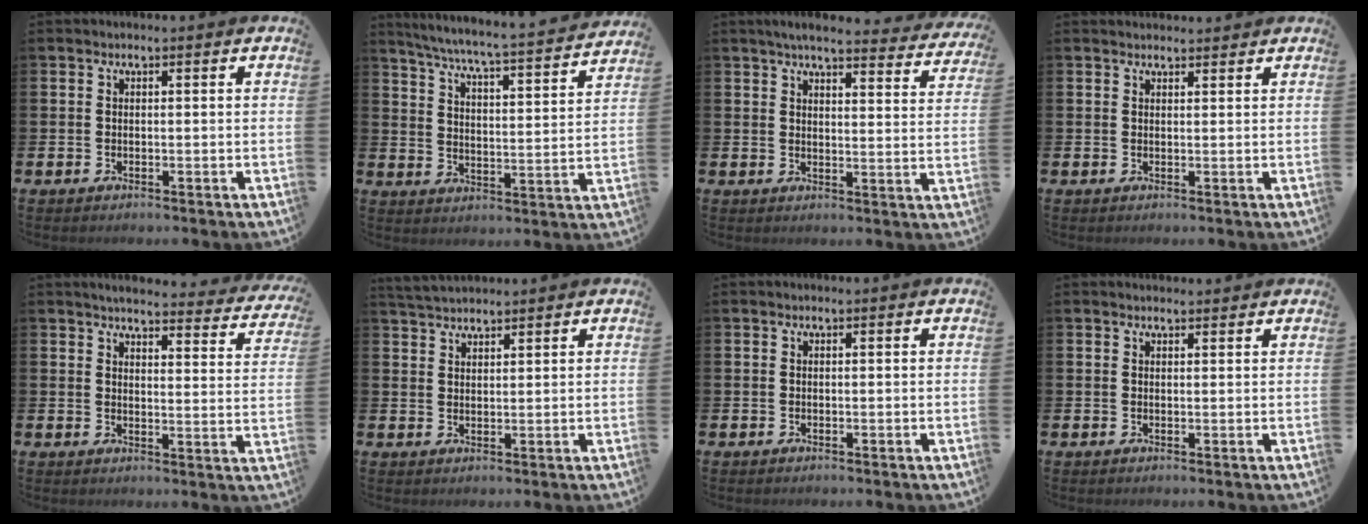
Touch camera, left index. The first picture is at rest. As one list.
[{"total": 6.1, "force": [5.7, -0.3, 2.2], "torque": [-0.066, -0.050, 0.091]}, {"total": 4.7, "force": [4.3, 0.4, 1.7], "torque": [-0.034, -0.028, 0.071]}, {"total": 1.5, "force": [1.4, 0.4, -0.1], "torque": [0.012, -0.007, 0.023]}, {"total": 4.1, "force": [3.9, 0.4, 1.0], "torque": [-0.023, -0.035, 0.062]}, {"total": 3.3, "force": [3.2, 0.4, 0.3], "torque": [-0.009, -0.014, 0.059]}, {"total": 0.0}, {"total": 1.2, "force": [1.2, 0.3, 0.1], "torque": [0.008, -0.003, 0.019]}]